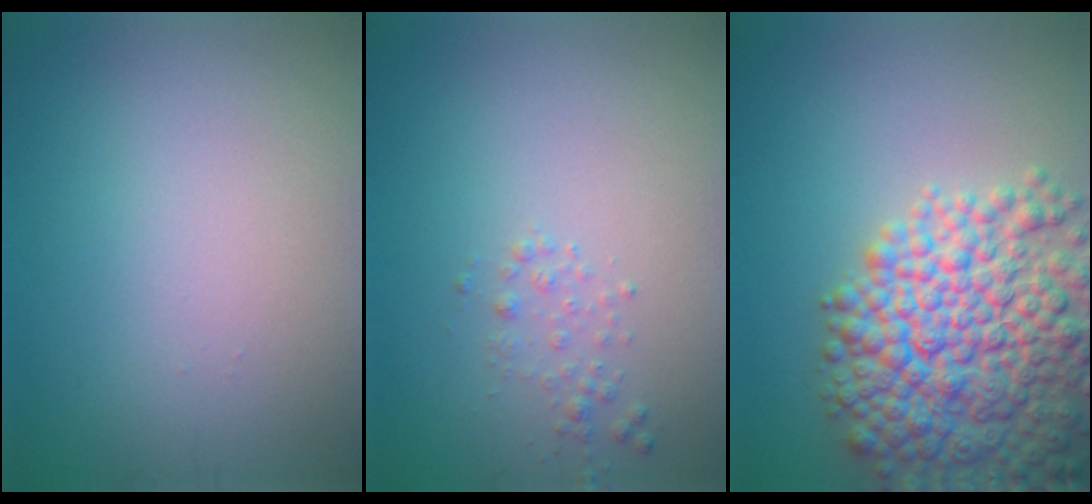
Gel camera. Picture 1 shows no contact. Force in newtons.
{"total": 1.0, "press": 1.0, "slide": 0.0}
{"total": 10.3, "press": 10.3, "slide": 0.5}